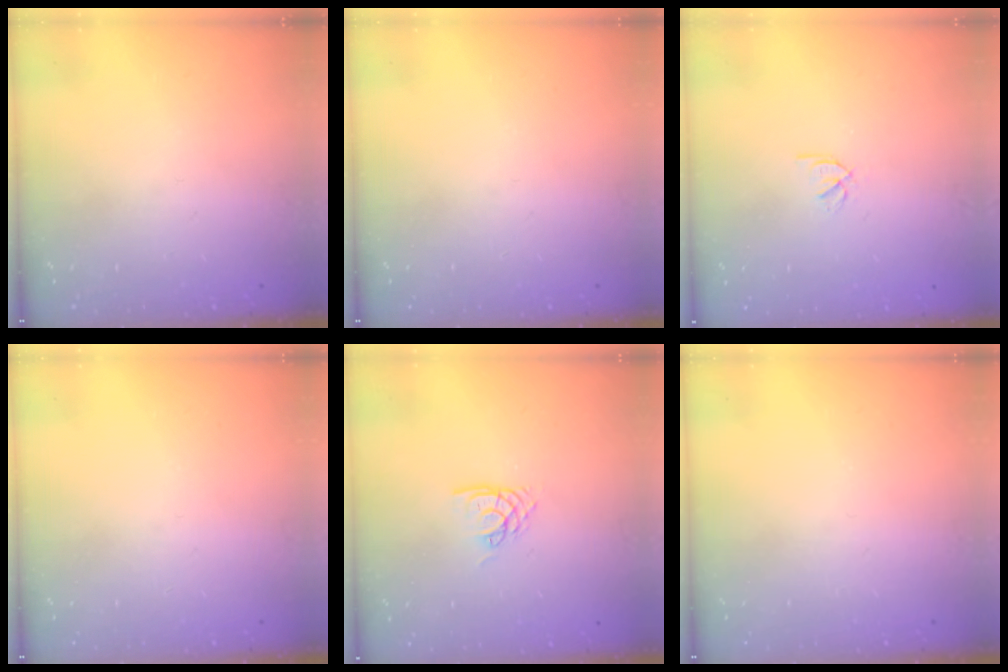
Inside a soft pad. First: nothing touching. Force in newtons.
{"total": 0.0}
{"total": 2.1, "press": 2.1, "slide": 0.4}
{"total": 0.0}
{"total": 3.2, "press": 3.2, "slide": 0.2}
{"total": 0.0}